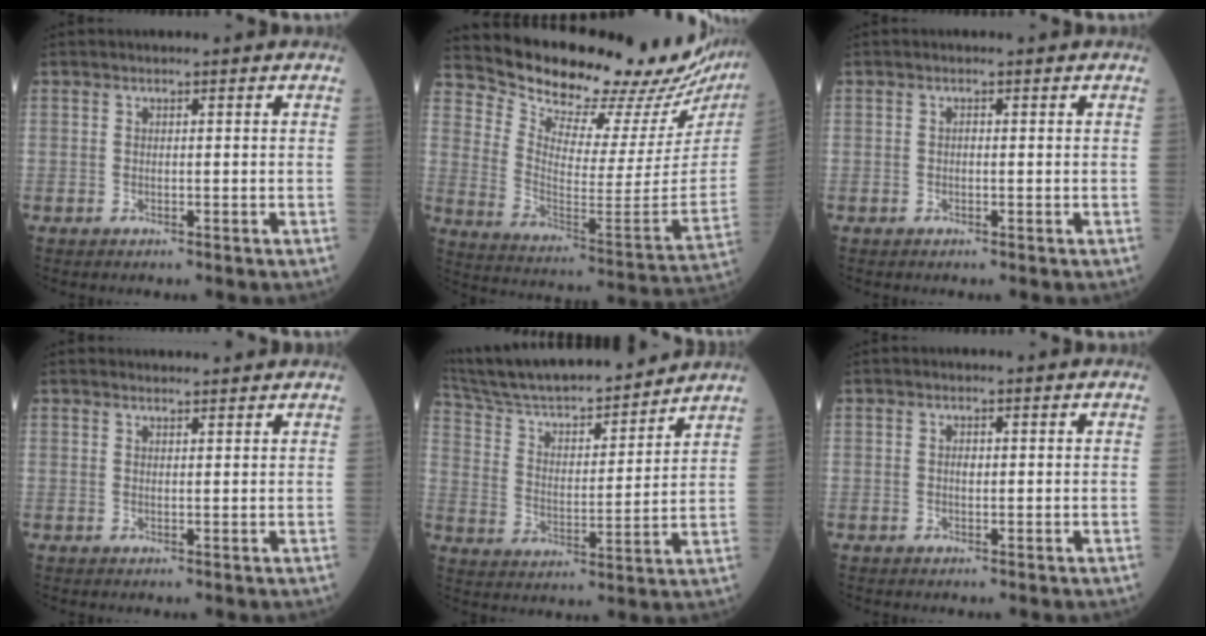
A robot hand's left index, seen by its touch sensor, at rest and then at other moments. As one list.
[{"total": 24.2, "force": [22.5, 3.1, 8.3], "torque": [-0.151, -0.103, 0.307]}, {"total": 0.0}, {"total": 3.5, "force": [3.4, 0.5, 0.5], "torque": [-0.013, 0.014, 0.045]}, {"total": 20.9, "force": [19.0, 2.5, 8.3], "torque": [-0.144, 0.009, 0.303]}, {"total": 0.7, "force": [0.2, 0.3, 0.6], "torque": [-0.015, 0.000, 0.003]}]